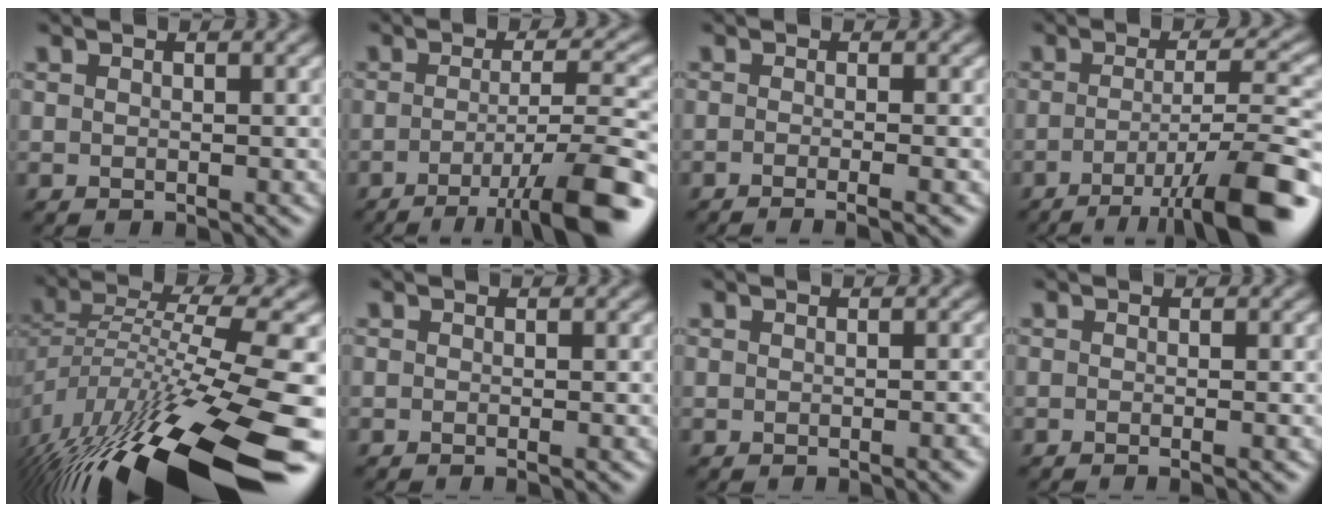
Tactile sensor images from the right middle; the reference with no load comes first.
{"total": 10.1, "force": [-5.0, 2.1, 8.5], "torque": [-0.112, -0.002, -0.080]}
{"total": 3.3, "force": [-1.2, 1.2, 2.9], "torque": [-0.012, -0.005, -0.031]}
{"total": 11.2, "force": [-5.6, 2.4, 9.4], "torque": [-0.128, -0.002, -0.091]}
{"total": 17.1, "force": [-9.1, 5.3, 13.4], "torque": [-0.256, -0.014, -0.151]}
{"total": 1.1, "force": [-0.4, 0.4, 1.0], "torque": [-0.006, -0.008, -0.013]}
{"total": 1.8, "force": [-0.7, 0.4, 1.6], "torque": [-0.011, 0.001, -0.009]}
{"total": 1.7, "force": [-0.5, 0.7, 1.5], "torque": [-0.005, -0.008, -0.021]}